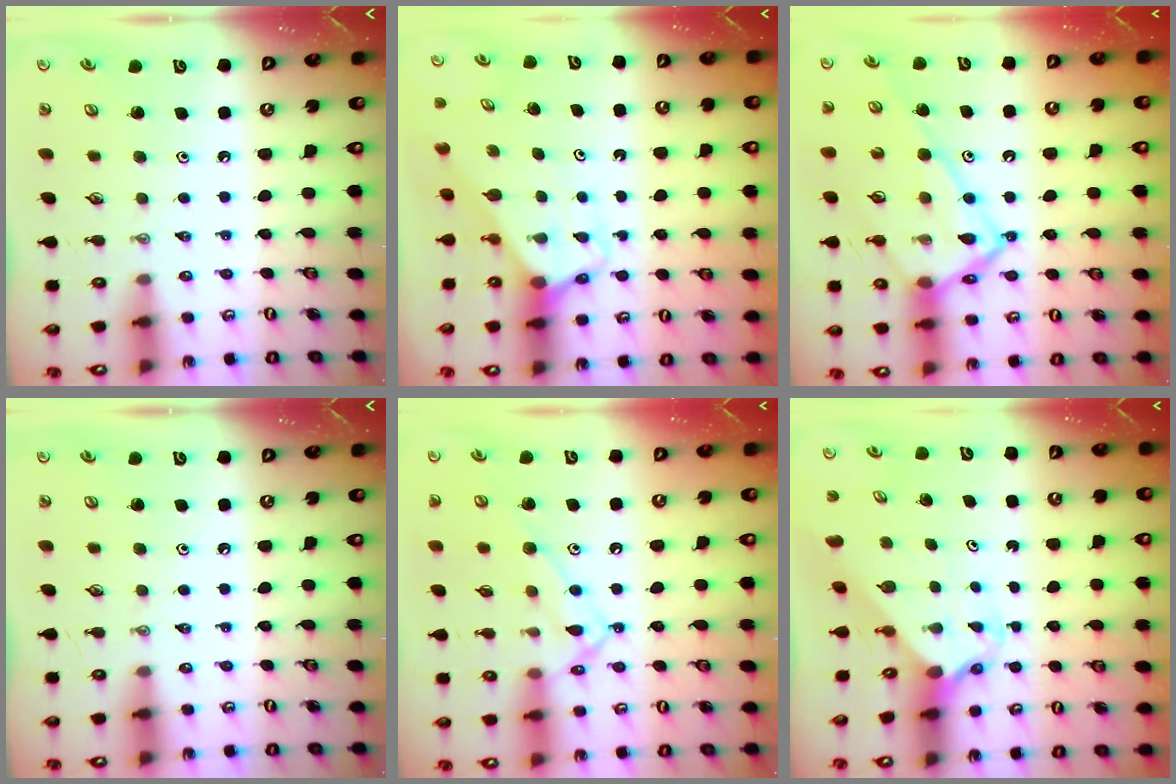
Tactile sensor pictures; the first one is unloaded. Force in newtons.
{"total": 2.9, "press": 2.9, "slide": 0.2}
{"total": 19.1, "press": 19.1, "slide": 1.6}
{"total": 0.0}
{"total": 12.6, "press": 12.6, "slide": 0.8}
{"total": 2.4, "press": 2.4, "slide": 0.3}